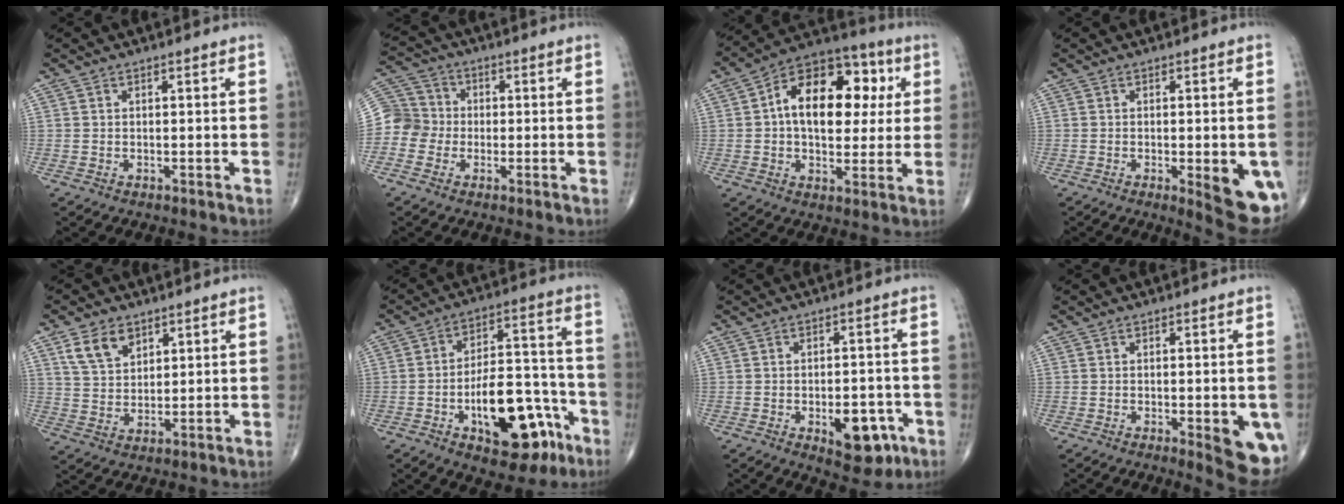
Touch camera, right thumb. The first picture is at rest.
{"total": 7.6, "force": [-1.6, 7.3, 1.4], "torque": [-0.007, 0.025, -0.038]}
{"total": 19.1, "force": [3.4, 11.8, 14.7], "torque": [-0.180, 0.020, 0.045]}
{"total": 10.4, "force": [-2.9, 3.0, 9.5], "torque": [-0.105, -0.017, -0.028]}
{"total": 7.2, "force": [4.0, 4.6, 3.8], "torque": [-0.054, -0.018, 0.081]}
{"total": 18.8, "force": [-7.9, 9.1, 14.5], "torque": [-0.188, 0.058, -0.107]}
{"total": 9.3, "force": [-3.6, 4.8, 7.1], "torque": [-0.072, 0.013, -0.038]}
{"total": 9.3, "force": [-2.6, 2.8, 8.5], "torque": [-0.086, -0.014, -0.026]}